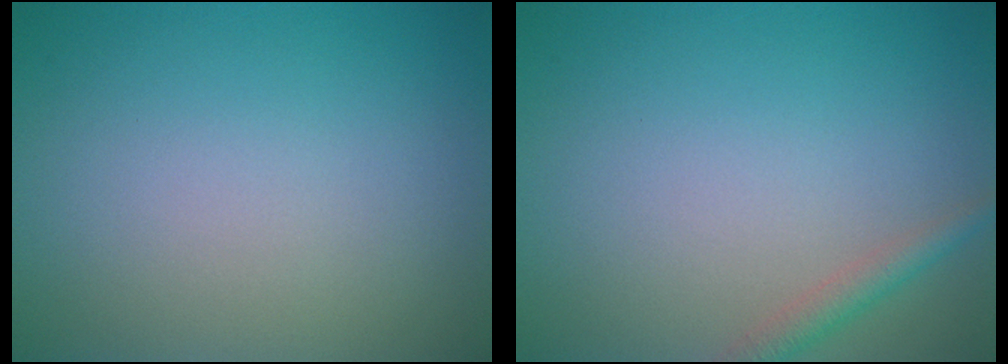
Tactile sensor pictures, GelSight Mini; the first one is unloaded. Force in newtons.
{"total": 1.8, "press": 1.8, "slide": 0.1}